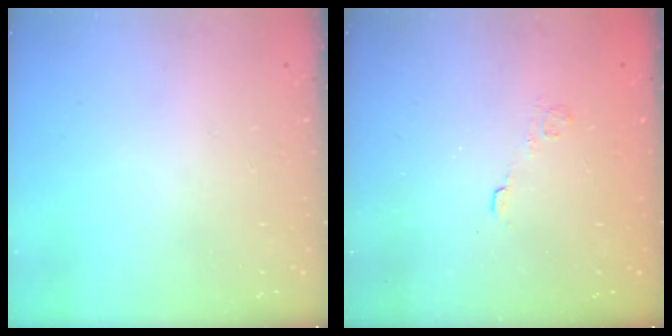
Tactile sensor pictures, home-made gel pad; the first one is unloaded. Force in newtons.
{"total": 2.6, "press": 2.2, "slide": 1.4}